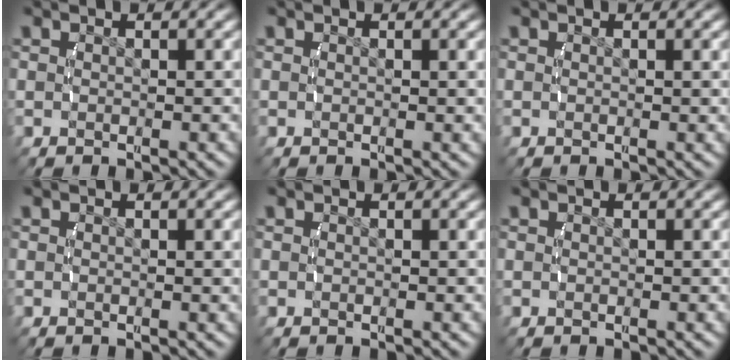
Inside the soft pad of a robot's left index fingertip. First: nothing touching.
{"total": 0.0}
{"total": 0.0}
{"total": 0.0}
{"total": 0.0}
{"total": 0.0}